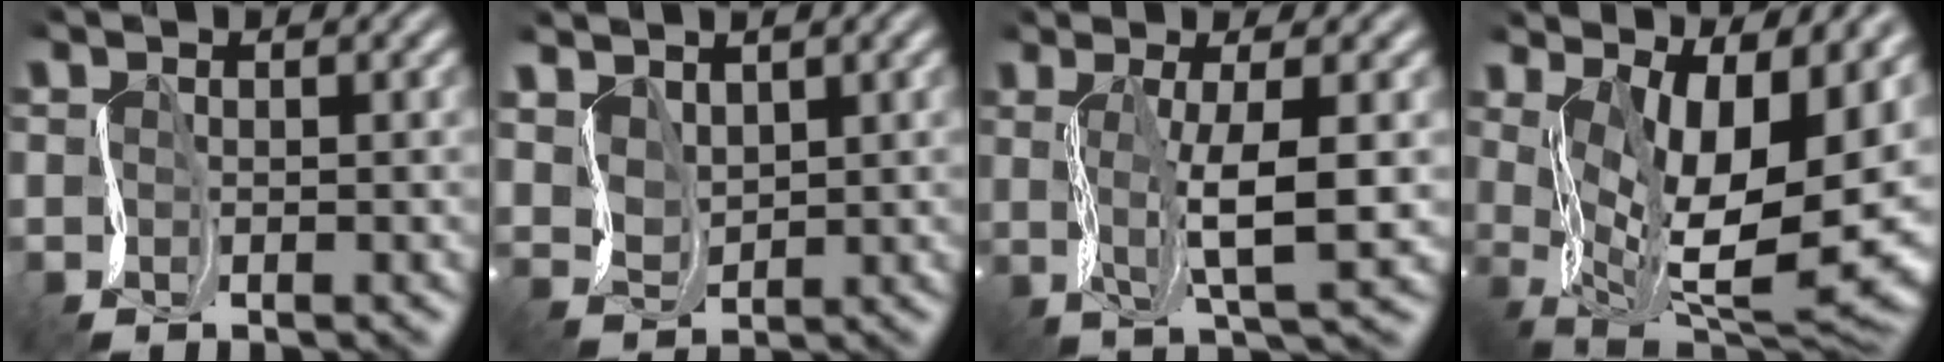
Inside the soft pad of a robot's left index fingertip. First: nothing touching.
{"total": 3.0, "force": [2.6, 1.5, 0.5], "torque": [-0.026, 0.004, 0.059]}
{"total": 5.8, "force": [0.9, 1.3, 5.6], "torque": [-0.092, 0.008, 0.017]}
{"total": 15.5, "force": [2.7, 6.6, 13.7], "torque": [-0.196, -0.008, 0.072]}